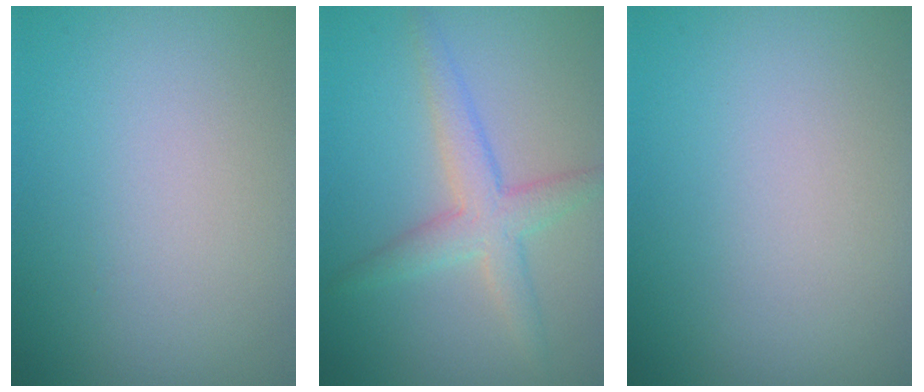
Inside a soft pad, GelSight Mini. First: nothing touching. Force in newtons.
{"total": 3.5, "press": 3.5, "slide": 0.2}
{"total": 0.0}